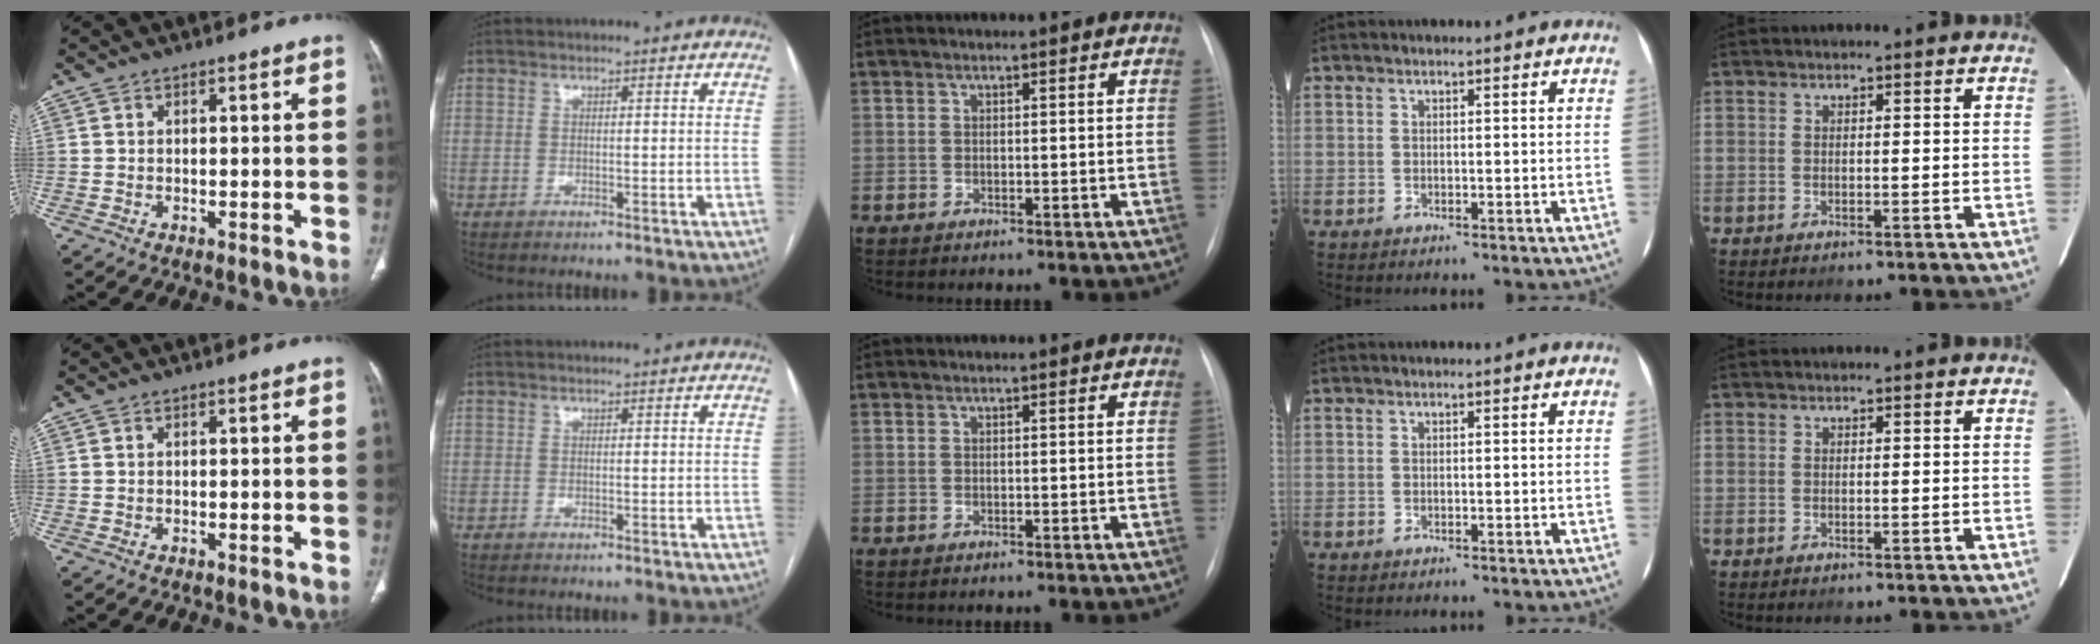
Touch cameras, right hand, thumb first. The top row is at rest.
{}